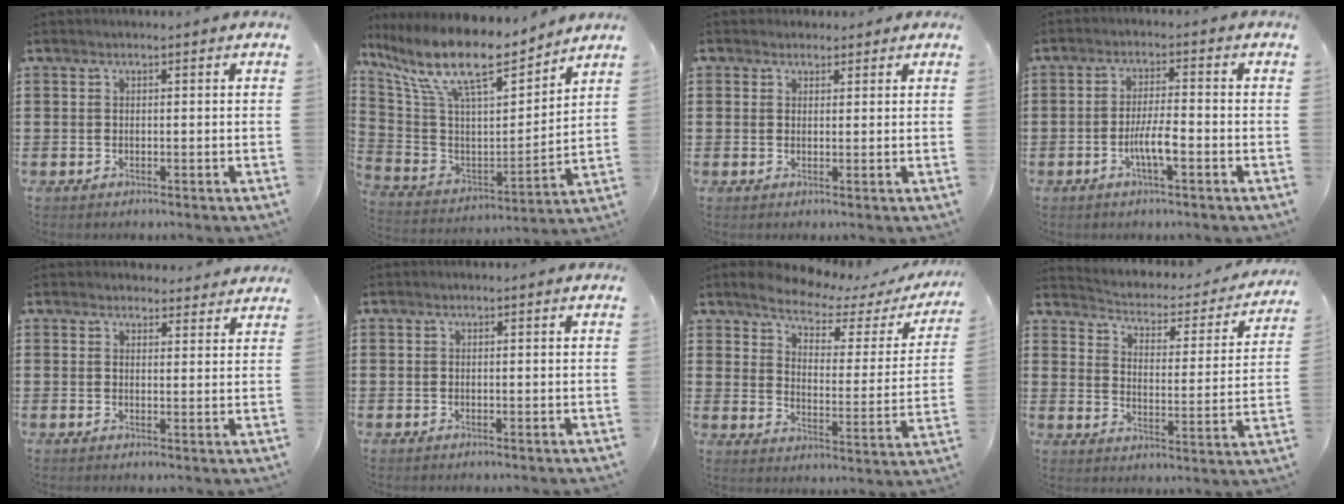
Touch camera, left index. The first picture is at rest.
{"total": 13.8, "force": [10.2, 3.3, 8.7], "torque": [-0.213, -0.061, 0.173]}
{"total": 2.0, "force": [1.5, 1.3, 0.0], "torque": [-0.007, 0.008, 0.030]}
{"total": 4.7, "force": [-1.7, 0.8, 4.3], "torque": [-0.088, 0.000, -0.035]}
{"total": 2.8, "force": [2.7, 0.8, 0.2], "torque": [-0.003, -0.009, 0.050]}
{"total": 0.0}
{"total": 4.9, "force": [4.4, 1.2, 1.8], "torque": [-0.054, -0.028, 0.069]}
{"total": 2.2, "force": [1.9, 0.9, 0.6], "torque": [-0.029, -0.023, 0.022]}